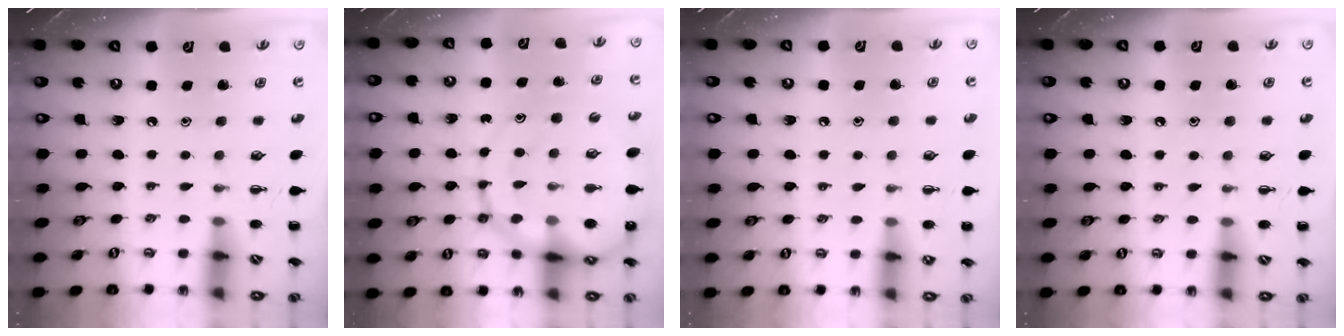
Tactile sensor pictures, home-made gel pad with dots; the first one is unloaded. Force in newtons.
{"total": 17.9, "press": 17.6, "slide": 3.0}
{"total": 6.7, "press": 6.4, "slide": 2.1}
{"total": 7.4, "press": 7.2, "slide": 1.7}